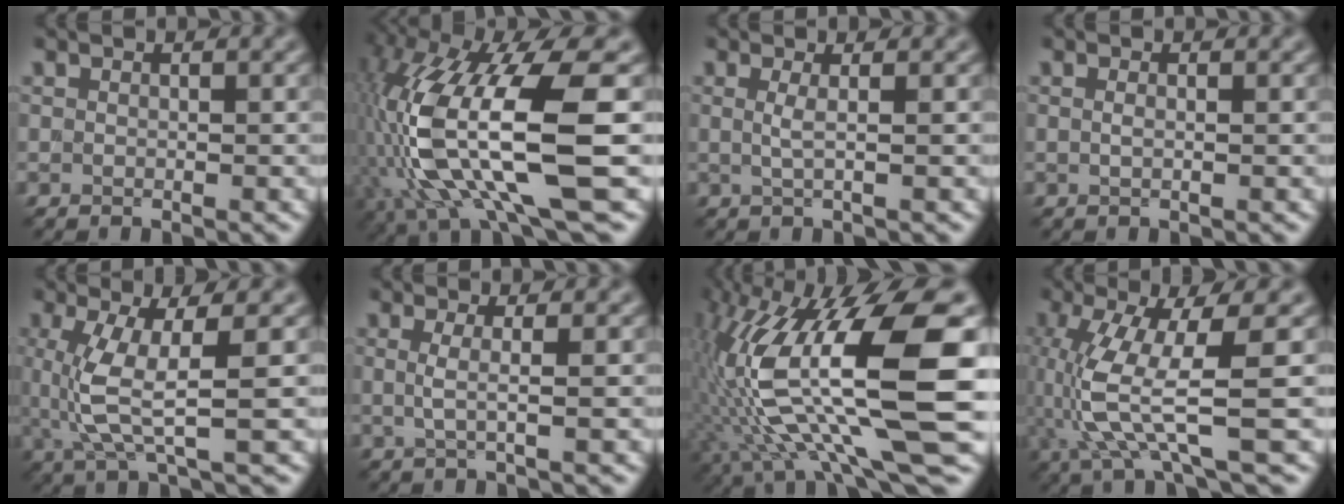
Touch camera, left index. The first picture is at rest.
{"total": 13.8, "force": [-1.5, 4.3, 13.1], "torque": [-0.267, -0.016, -0.019]}
{"total": 1.5, "force": [0.2, 0.4, 1.4], "torque": [-0.026, -0.002, -0.002]}
{"total": 0.6, "force": [0.0, 0.1, 0.5], "torque": [-0.012, 0.000, 0.000]}
{"total": 5.7, "force": [0.4, 1.4, 5.5], "torque": [-0.129, -0.006, 0.014]}
{"total": 1.9, "force": [0.1, 0.5, 1.8], "torque": [-0.036, -0.003, -0.005]}
{"total": 14.9, "force": [0.2, 4.1, 14.3], "torque": [-0.282, 0.004, 0.009]}
{"total": 8.4, "force": [-1.2, 1.9, 8.1], "torque": [-0.187, -0.011, -0.019]}